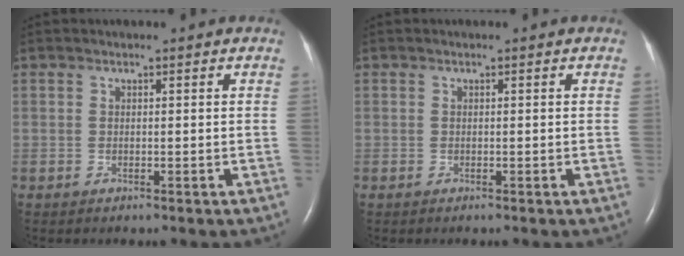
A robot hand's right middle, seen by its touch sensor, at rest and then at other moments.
{"total": 0.0}